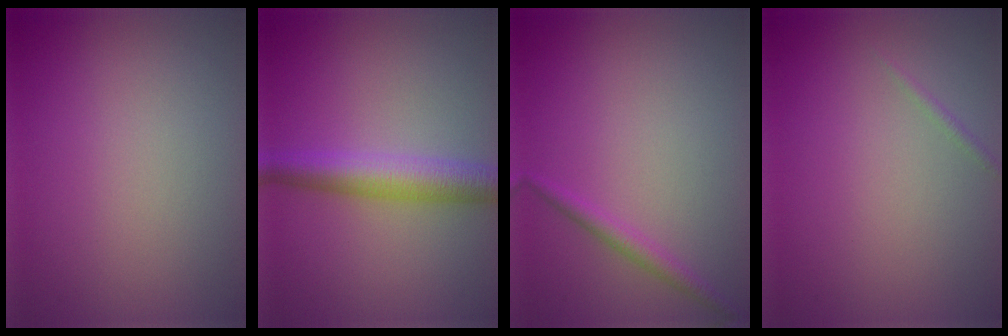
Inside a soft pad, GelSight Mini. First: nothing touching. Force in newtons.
{"total": 4.6, "press": 4.5, "slide": 0.1}
{"total": 1.4, "press": 1.4, "slide": 0.1}
{"total": 0.6, "press": 0.6, "slide": 0.0}